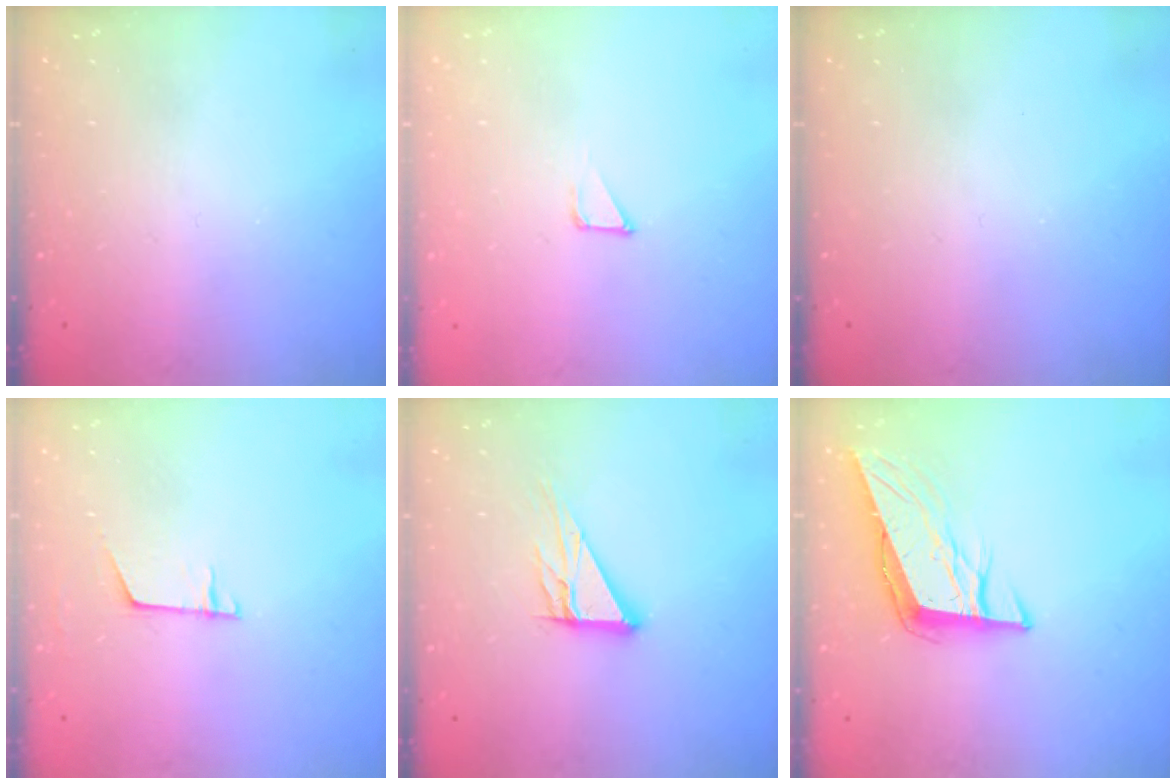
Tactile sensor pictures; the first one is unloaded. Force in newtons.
{"total": 1.6, "press": 1.6, "slide": 0.1}
{"total": 0.0}
{"total": 5.0, "press": 5.0, "slide": 0.4}
{"total": 10.3, "press": 10.2, "slide": 1.0}
{"total": 11.0, "press": 10.5, "slide": 3.0}